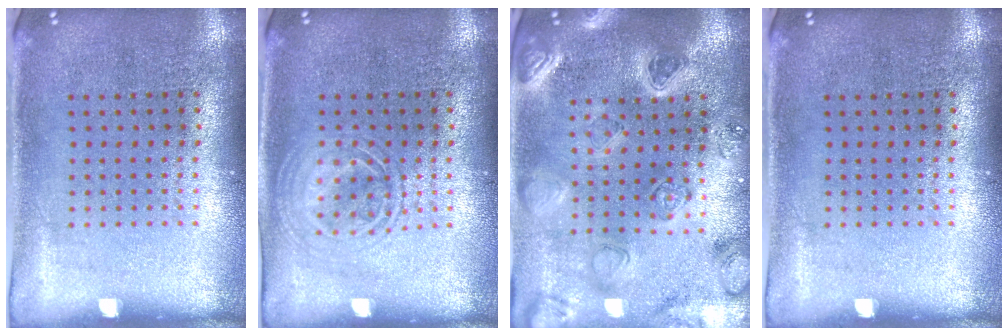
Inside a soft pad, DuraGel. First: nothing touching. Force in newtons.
{"total": 1.3, "press": 1.3, "slide": 0.2}
{"total": 2.2, "press": 2.2, "slide": 0.2}
{"total": 0.0}